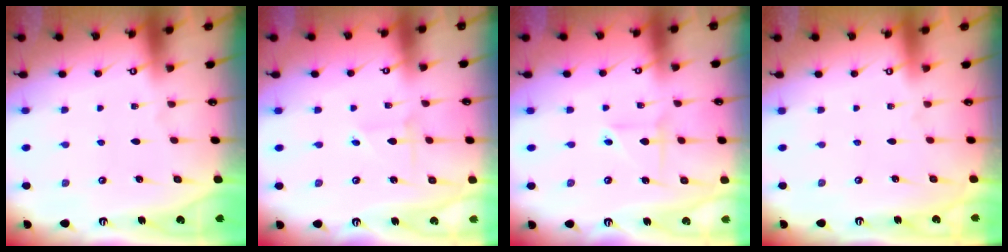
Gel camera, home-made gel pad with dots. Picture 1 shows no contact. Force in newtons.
{"total": 1.0, "press": 1.0, "slide": 0.1}
{"total": 2.5, "press": 2.3, "slide": 1.1}
{"total": 0.0}